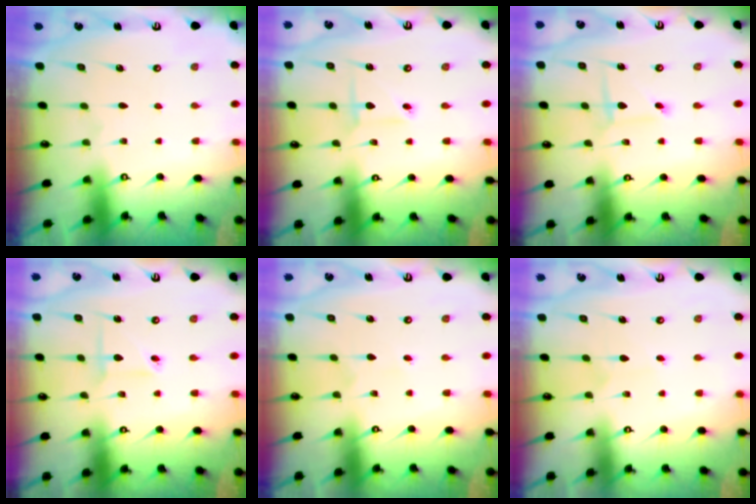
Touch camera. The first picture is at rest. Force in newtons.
{"total": 3.0, "press": 3.0, "slide": 0.3}
{"total": 1.8, "press": 1.8, "slide": 0.2}
{"total": 2.9, "press": 2.9, "slide": 0.2}
{"total": 1.7, "press": 1.7, "slide": 0.1}
{"total": 3.1, "press": 3.1, "slide": 0.3}